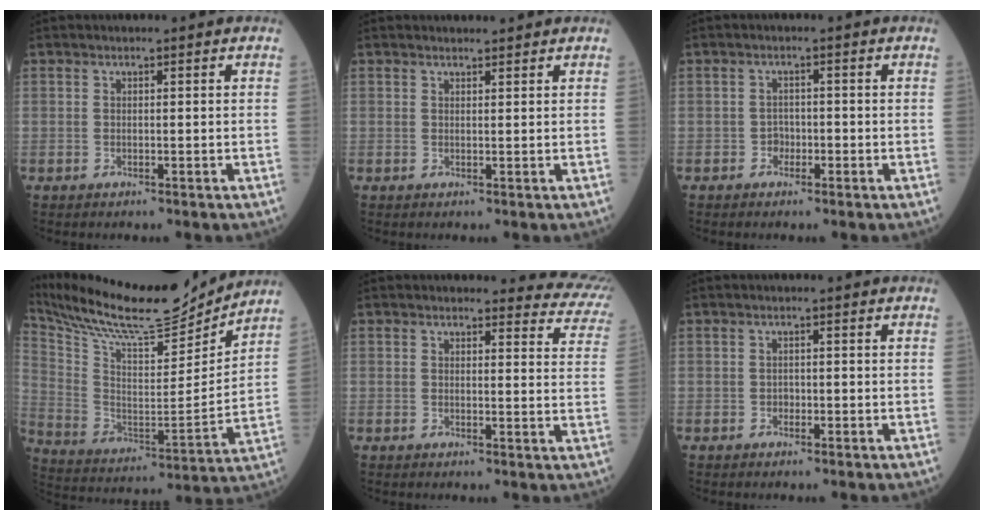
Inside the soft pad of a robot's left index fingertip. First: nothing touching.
{"total": 1.7, "force": [1.6, 0.3, 0.3], "torque": [-0.008, 0.006, 0.024]}
{"total": 1.7, "force": [-1.1, 1.2, 0.5], "torque": [-0.002, 0.003, -0.020]}
{"total": 21.9, "force": [20.2, 3.0, 7.9], "torque": [-0.167, -0.028, 0.329]}
{"total": 9.6, "force": [9.4, 2.3, 0.1], "torque": [0.046, -0.056, 0.056]}
{"total": 0.9, "force": [-0.6, 0.6, 0.3], "torque": [-0.002, 0.000, -0.013]}